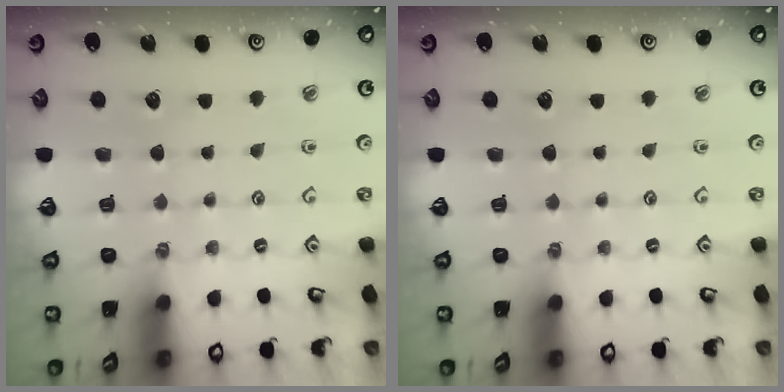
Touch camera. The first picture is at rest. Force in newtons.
{"total": 0.0}